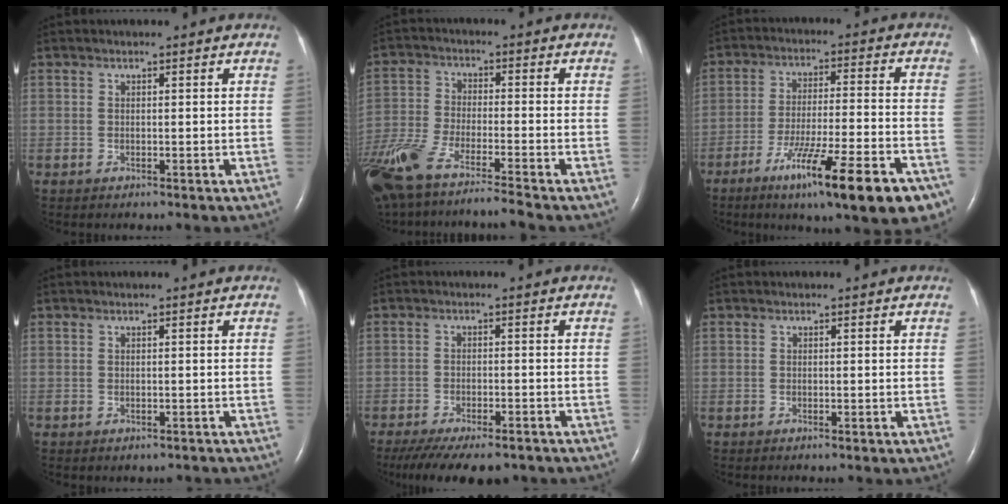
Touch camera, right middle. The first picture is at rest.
{"total": 12.4, "force": [-9.9, 0.5, 7.3], "torque": [-0.147, -0.029, -0.181]}
{"total": 18.6, "force": [-11.2, 1.8, 14.7], "torque": [-0.175, -0.028, -0.174]}
{"total": 0.9, "force": [-0.7, 0.6, 0.3], "torque": [-0.004, 0.001, -0.006]}
{"total": 13.5, "force": [-10.6, 4.2, 7.1], "torque": [-0.147, -0.025, -0.154]}
{"total": 0.0}